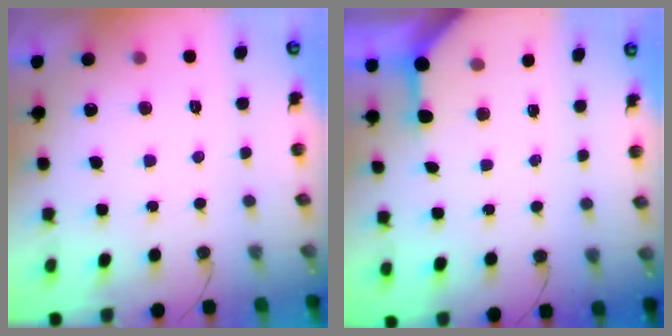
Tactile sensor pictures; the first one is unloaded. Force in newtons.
{"total": 3.6, "press": 3.6, "slide": 0.4}